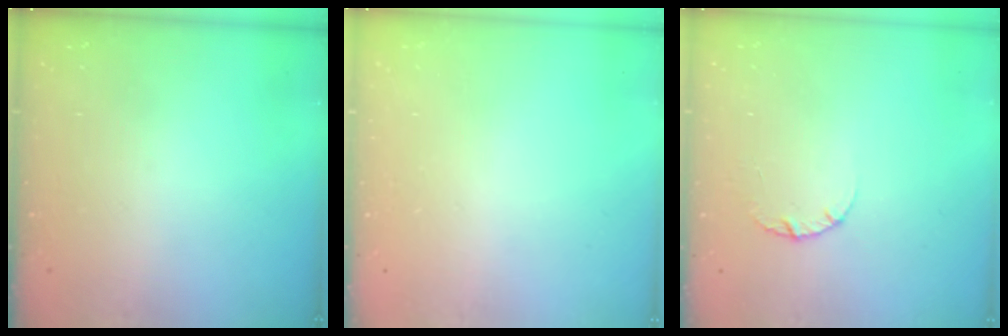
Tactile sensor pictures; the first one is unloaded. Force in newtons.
{"total": 2.6, "press": 2.6, "slide": 0.2}
{"total": 2.5, "press": 2.5, "slide": 0.3}